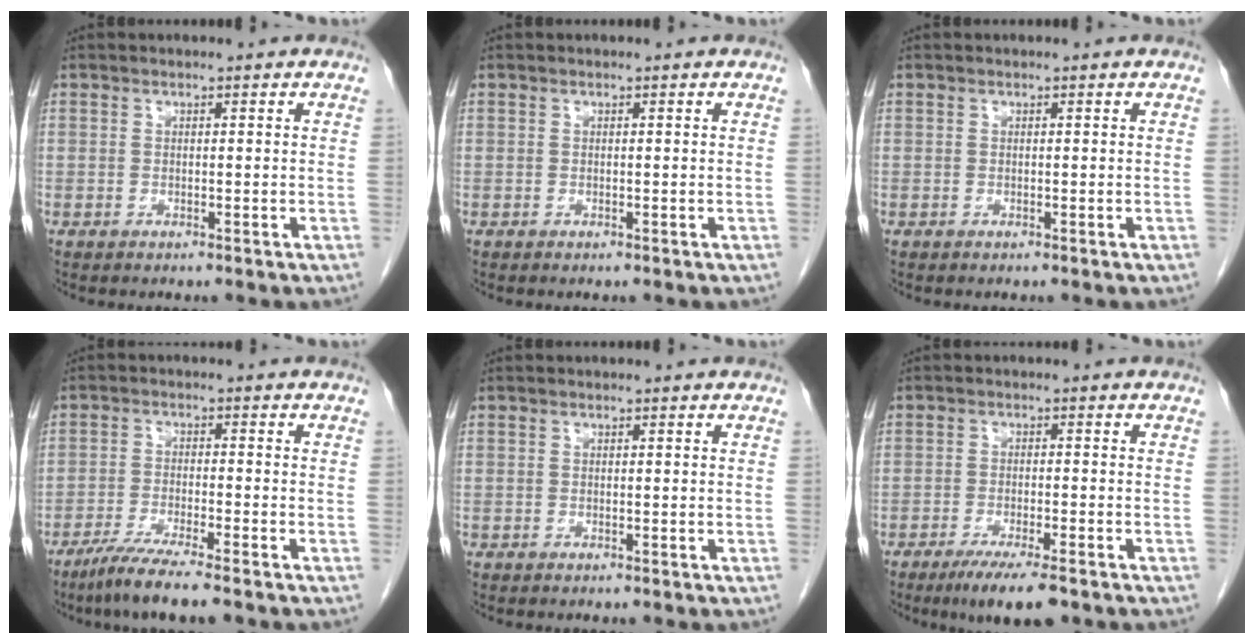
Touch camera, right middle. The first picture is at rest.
{"total": 0.0}
{"total": 0.0}
{"total": 7.0, "force": [-5.3, -0.3, 4.5], "torque": [-0.084, -0.021, -0.095]}
{"total": 0.0}
{"total": 7.0, "force": [-4.9, 0.9, 4.9], "torque": [-0.075, -0.015, -0.076]}